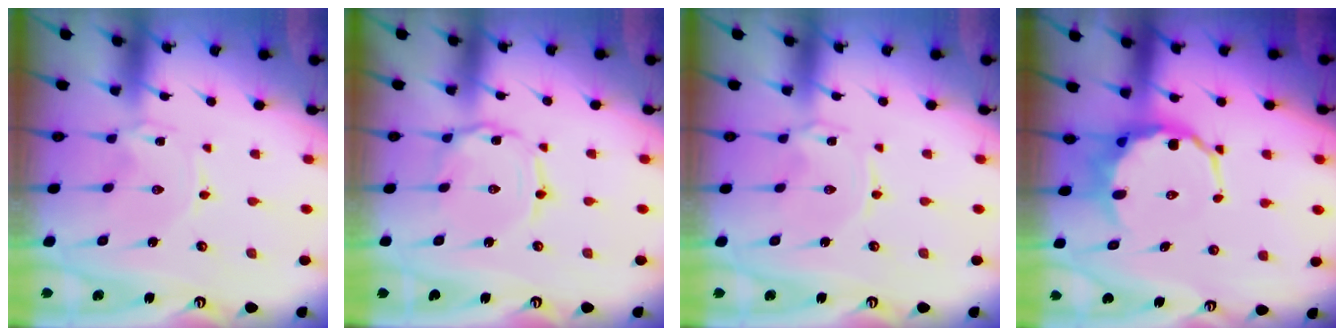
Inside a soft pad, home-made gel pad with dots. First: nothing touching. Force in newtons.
{"total": 2.7, "press": 2.7, "slide": 0.2}
{"total": 0.7, "press": 0.7, "slide": 0.1}
{"total": 7.4, "press": 7.1, "slide": 1.9}